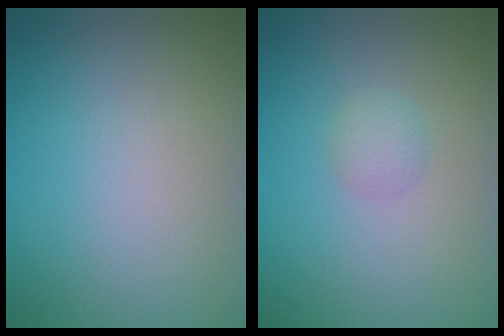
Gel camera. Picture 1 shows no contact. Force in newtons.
{"total": 1.3, "press": 1.3, "slide": 0.1}